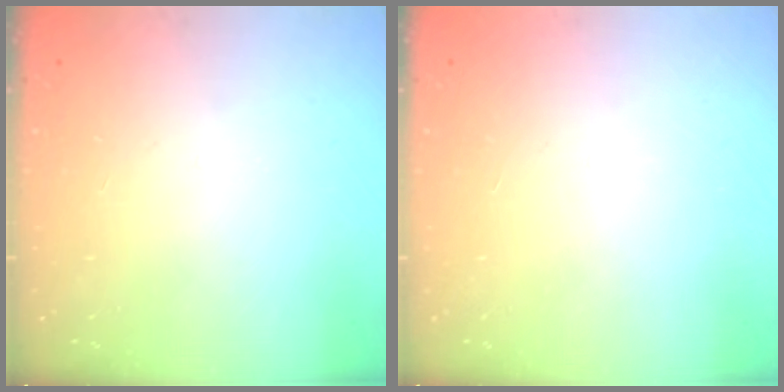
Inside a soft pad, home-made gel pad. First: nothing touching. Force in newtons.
{"total": 1.5, "press": 1.5, "slide": 0.1}